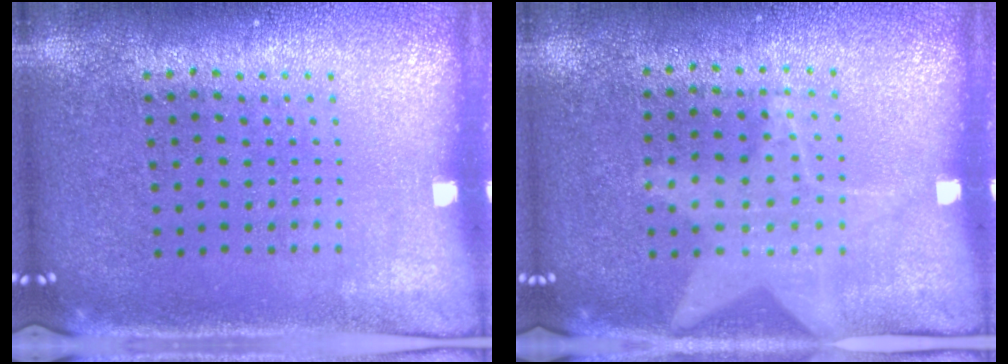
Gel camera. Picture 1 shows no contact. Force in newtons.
{"total": 1.2, "press": 0.9, "slide": 0.8}